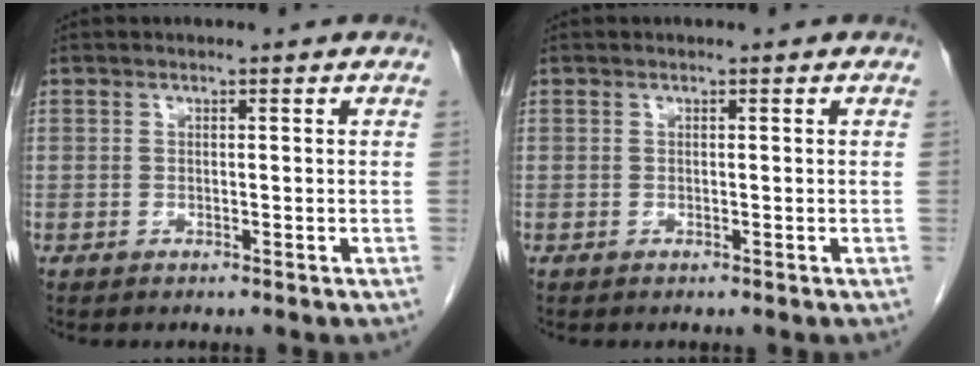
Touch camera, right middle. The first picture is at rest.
{"total": 0.0}